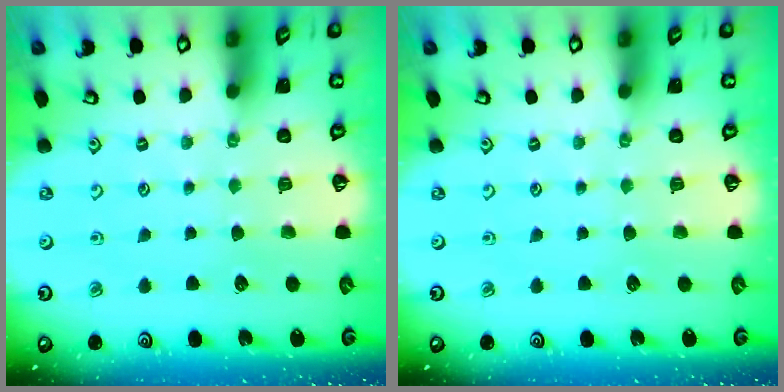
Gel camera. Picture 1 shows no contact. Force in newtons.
{"total": 0.0}